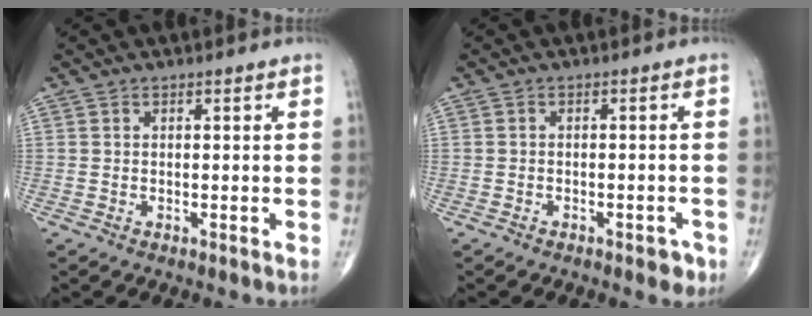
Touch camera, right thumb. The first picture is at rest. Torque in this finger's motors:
{"motor_torque": [0.84, 0.16, -0.11, -0.18, 0.04]}